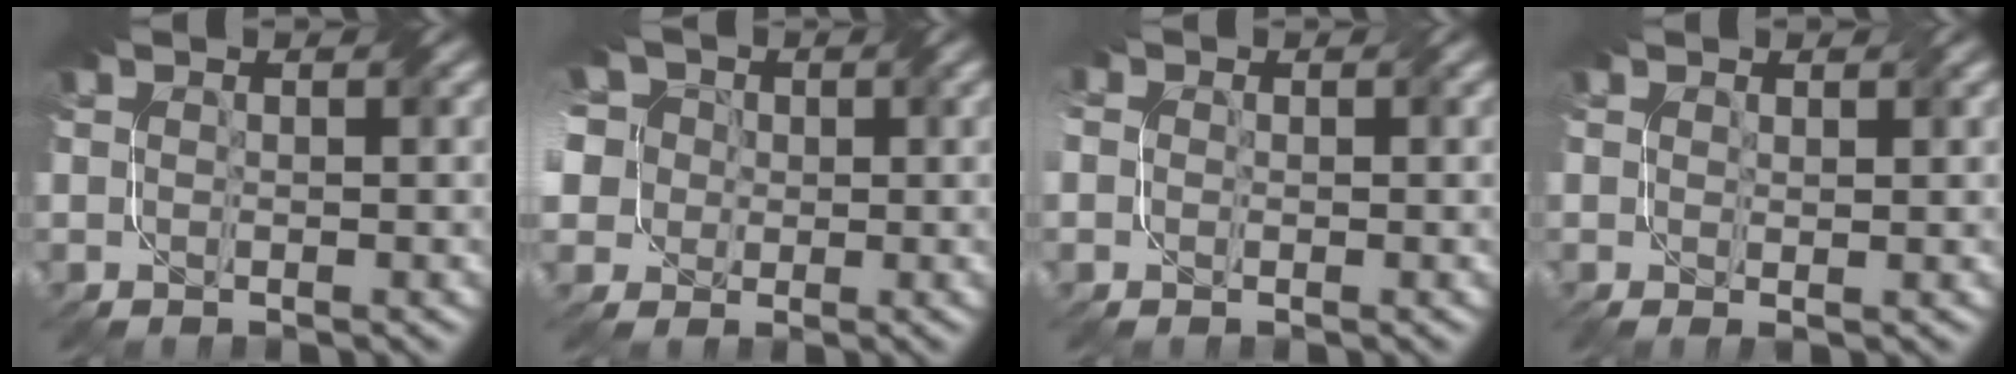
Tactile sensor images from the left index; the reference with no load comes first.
{"total": 10.7, "force": [1.9, 9.2, 5.1], "torque": [-0.117, 0.038, -0.019]}
{"total": 3.9, "force": [0.3, 3.4, 1.8], "torque": [-0.036, 0.009, -0.024]}
{"total": 0.7, "force": [0.3, 0.0, 0.6], "torque": [-0.008, -0.001, 0.003]}